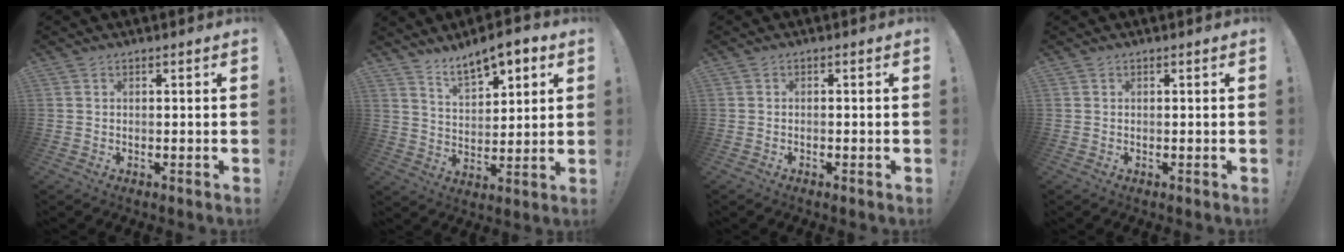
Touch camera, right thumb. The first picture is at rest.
{"total": 10.1, "force": [7.5, 4.4, 5.1], "torque": [-0.076, -0.048, 0.138]}
{"total": 0.8, "force": [-0.8, 0.0, 0.2], "torque": [-0.009, 0.003, -0.012]}
{"total": 0.0}